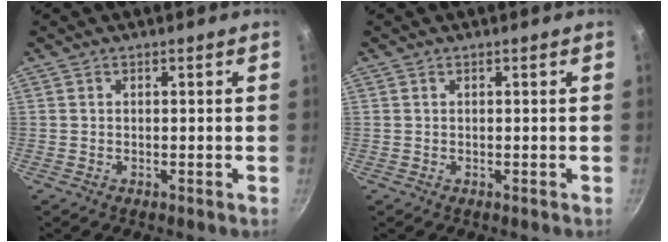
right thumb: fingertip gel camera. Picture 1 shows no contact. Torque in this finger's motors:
{"motor_torque": [0.48, 0.27, -0.34, 0.14, 0.03]}